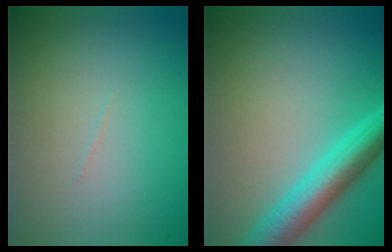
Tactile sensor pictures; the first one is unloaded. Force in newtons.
{"total": 6.1, "press": 6.1, "slide": 0.2}